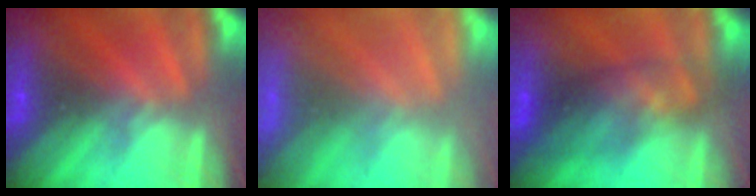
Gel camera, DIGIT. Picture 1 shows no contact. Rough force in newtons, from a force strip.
{"total": 7.3}
{"total": 5.5}